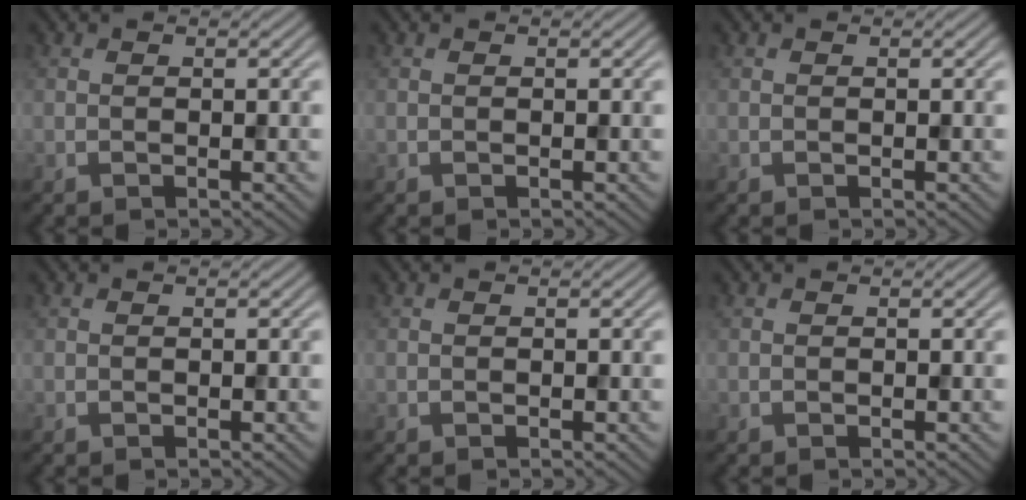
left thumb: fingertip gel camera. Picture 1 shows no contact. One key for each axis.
{"total": 0.0}
{"total": 0.0}
{"total": 0.0}
{"total": 0.0}
{"total": 0.0}